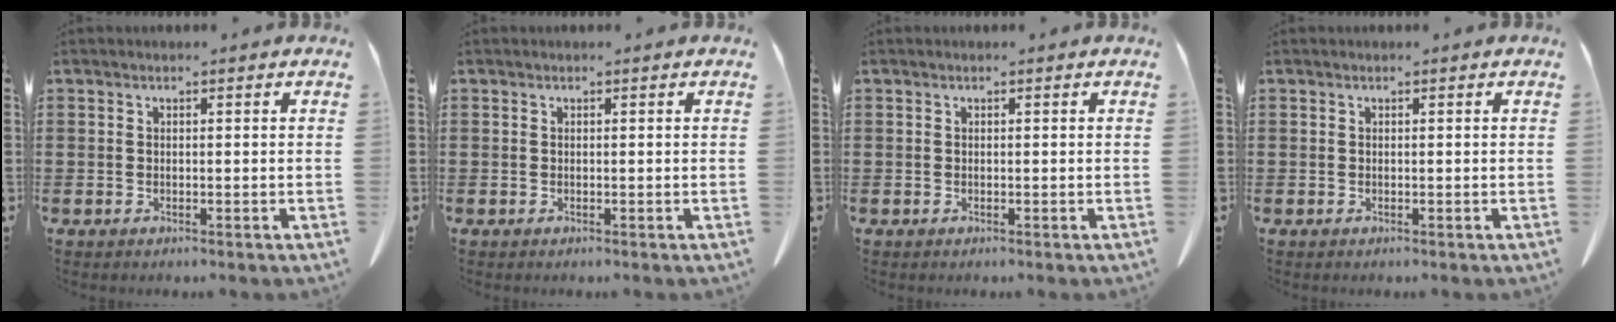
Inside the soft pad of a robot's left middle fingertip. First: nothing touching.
{"total": 0.0}
{"total": 0.0}
{"total": 0.0}